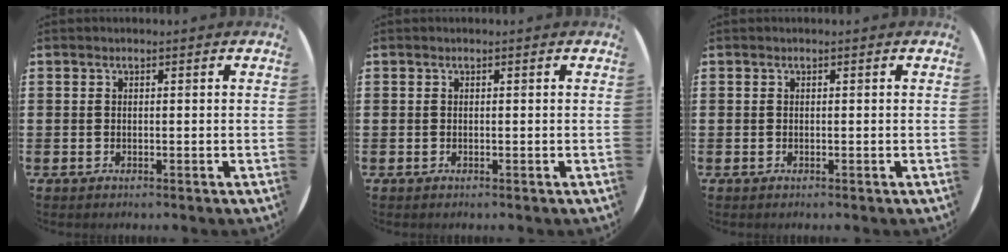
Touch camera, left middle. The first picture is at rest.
{"total": 0.0}
{"total": 0.0}